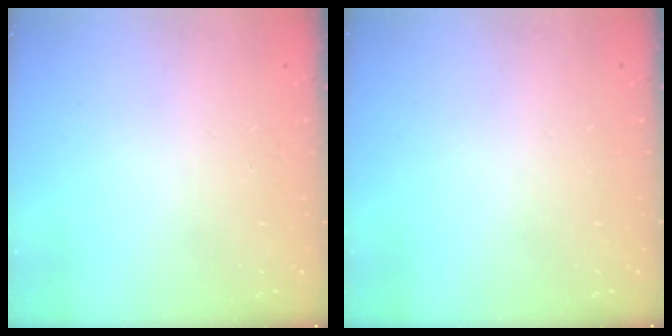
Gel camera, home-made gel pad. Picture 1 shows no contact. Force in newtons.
{"total": 0.0}